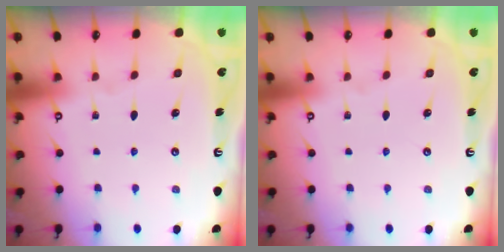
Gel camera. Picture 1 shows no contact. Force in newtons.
{"total": 0.0}